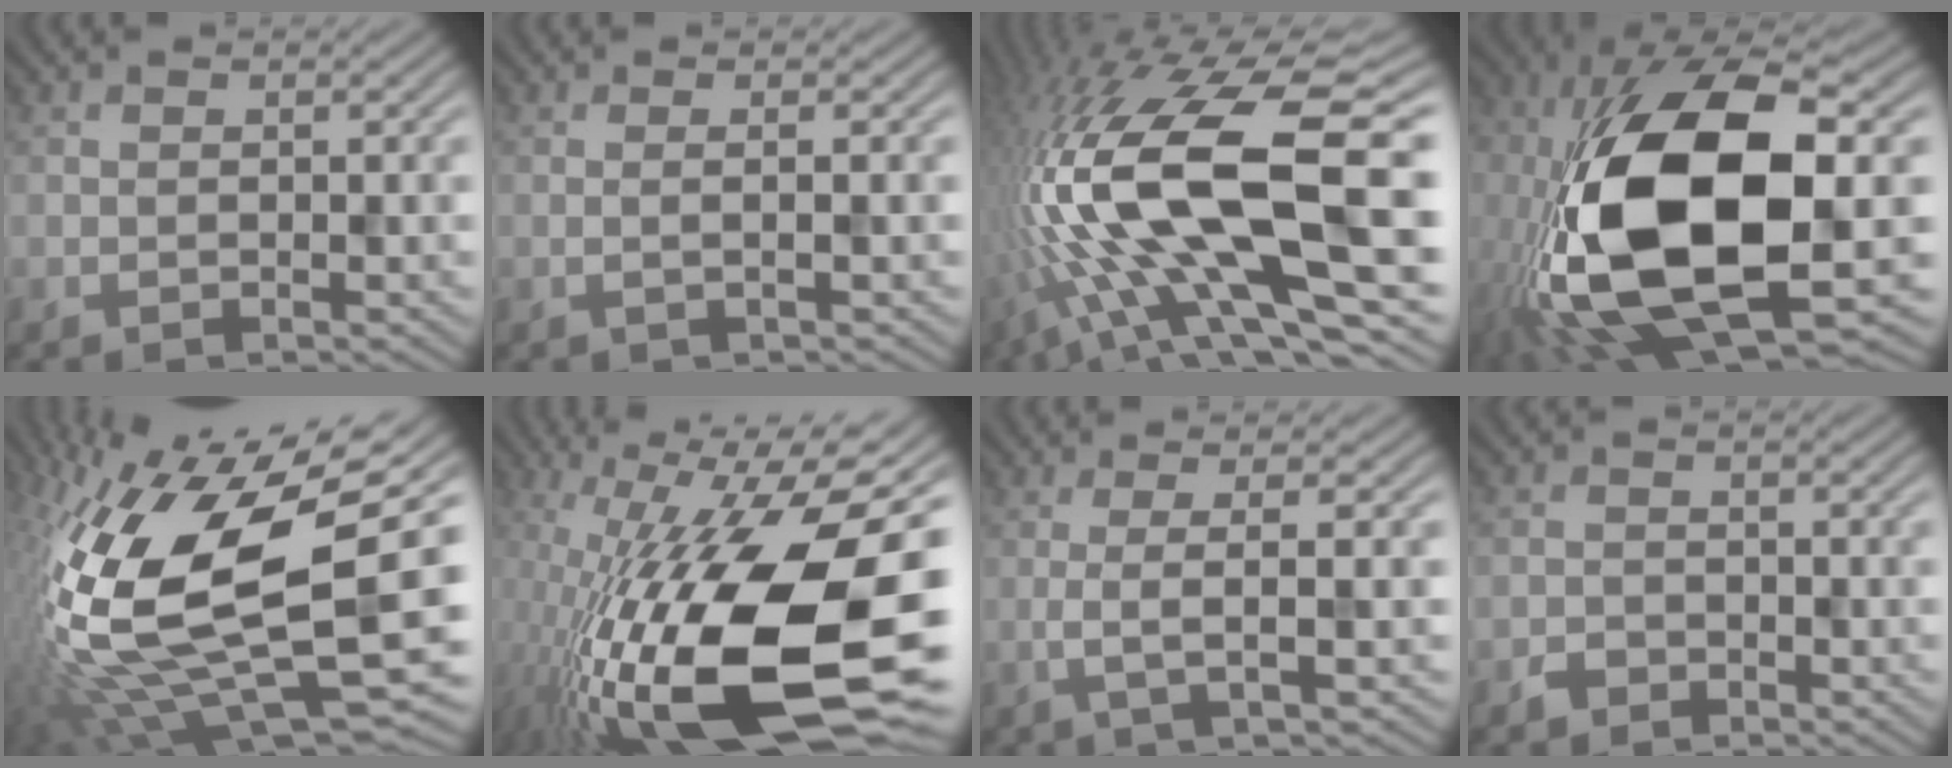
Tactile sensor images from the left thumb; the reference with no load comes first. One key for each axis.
{"total": 1.6, "fx": 0.1, "fy": 0.4, "fz": 1.5, "tx": -0.024, "ty": 0.004, "tz": -0.008}
{"total": 20.3, "fx": -3.3, "fy": 8.0, "fz": 18.3, "tx": -0.363, "ty": -0.009, "tz": -0.060}
{"total": 19.3, "fx": -3.0, "fy": 9.7, "fz": 16.5, "tx": -0.369, "ty": -0.027, "tz": -0.044}
{"total": 19.5, "fx": -0.5, "fy": 8.9, "fz": 17.3, "tx": -0.379, "ty": -0.049, "tz": 0.014}
{"total": 22.0, "fx": -4.5, "fy": 9.3, "fz": 19.4, "tx": -0.355, "ty": -0.029, "tz": -0.071}
{"total": 3.6, "fx": 0.0, "fy": 0.6, "fz": 3.5, "tx": -0.056, "ty": 0.007, "tz": -0.011}
{"total": 1.5, "fx": -1.2, "fy": 0.9, "fz": -0.2, "tx": 0.007, "ty": 0.002, "tz": -0.025}